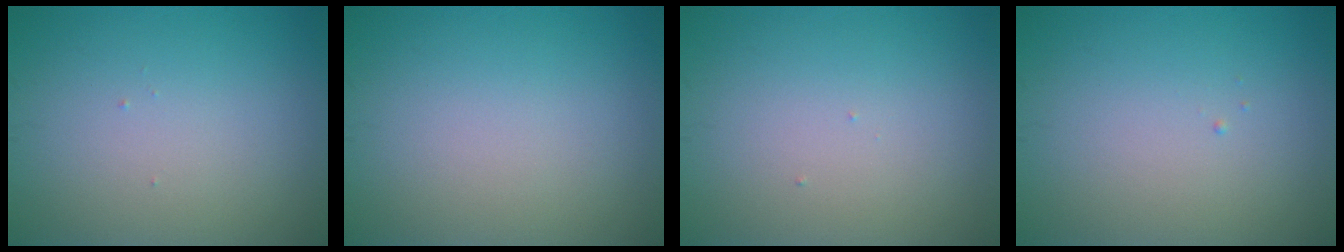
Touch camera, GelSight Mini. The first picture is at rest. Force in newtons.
{"total": 0.0}
{"total": 0.0}
{"total": 0.0}